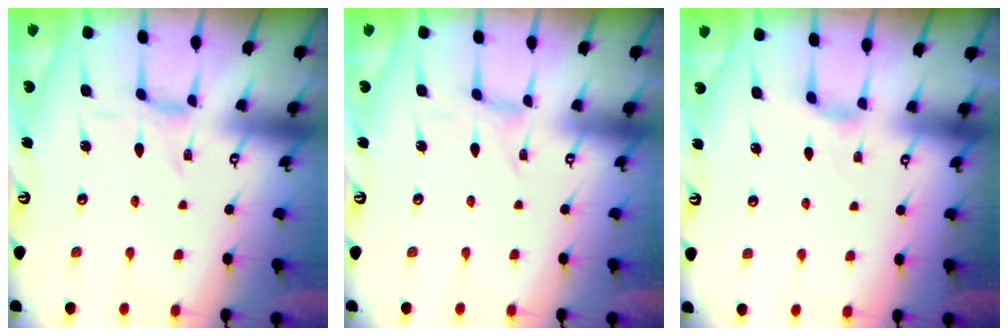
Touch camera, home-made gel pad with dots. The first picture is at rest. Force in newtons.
{"total": 0.0}
{"total": 3.1, "press": 3.0, "slide": 0.6}